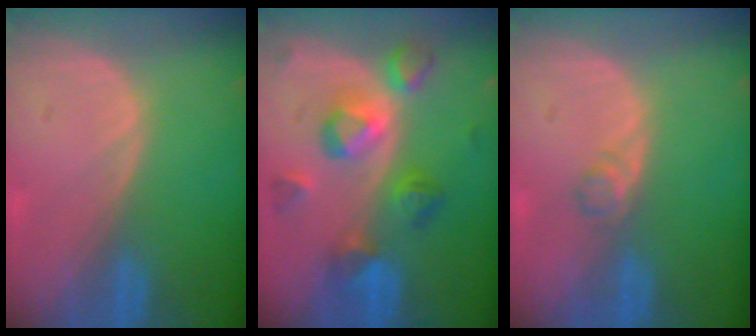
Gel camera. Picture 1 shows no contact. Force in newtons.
{"total": 8.1, "press": 8.1, "slide": 0.3}
{"total": 1.6, "press": 1.6, "slide": 0.2}